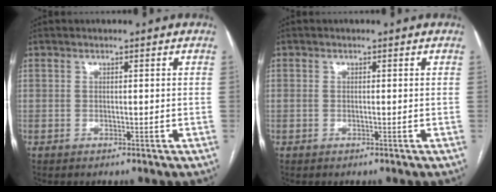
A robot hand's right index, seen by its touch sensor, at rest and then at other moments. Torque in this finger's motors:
{"motor_torque": [0.06, 0.23, 0.00, -0.04]}